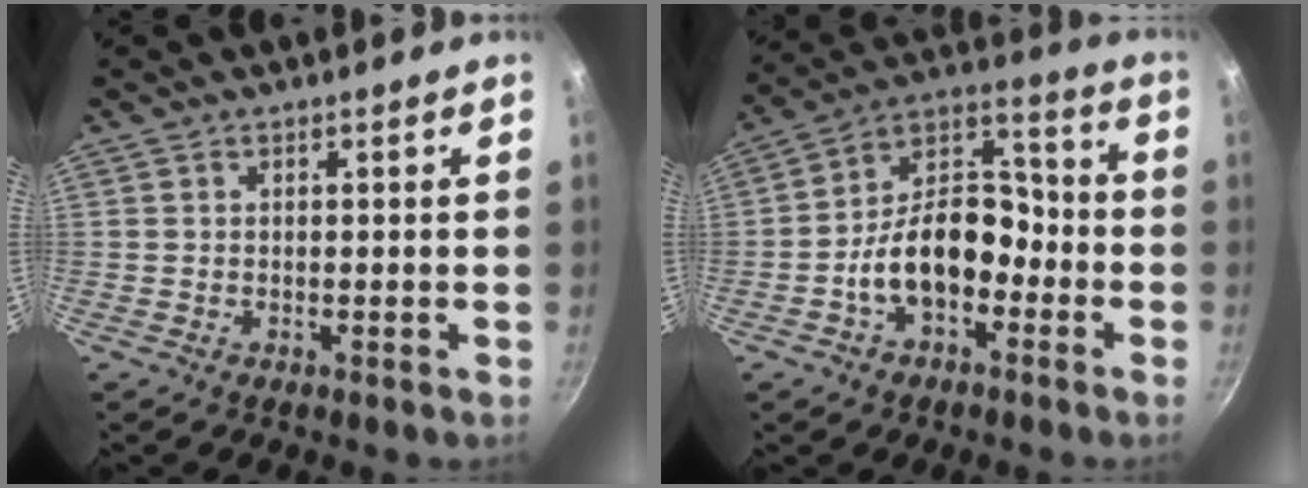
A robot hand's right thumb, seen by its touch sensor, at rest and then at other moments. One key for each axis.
{"total": 14.5, "fx": -4.7, "fy": 9.3, "fz": 10.1, "tx": -0.124, "ty": 0.067, "tz": -0.091}